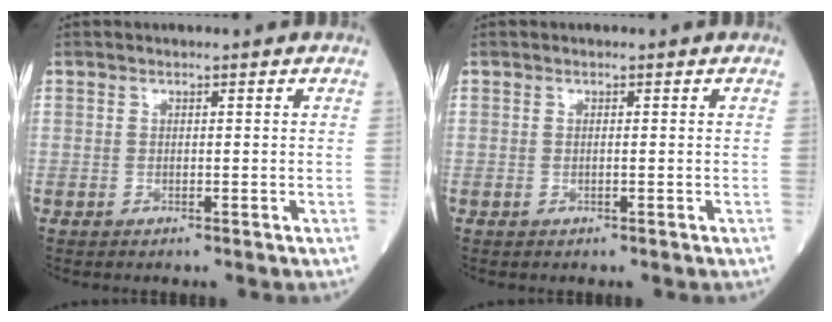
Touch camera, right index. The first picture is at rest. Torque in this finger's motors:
{"motor_torque": [0.11, -0.05, 0.06, 0.02]}